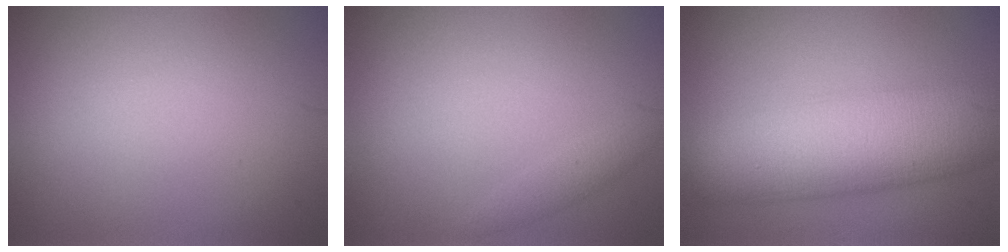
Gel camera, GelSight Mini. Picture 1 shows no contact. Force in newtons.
{"total": 1.2, "press": 1.2, "slide": 0.1}
{"total": 10.1, "press": 10.1, "slide": 0.3}